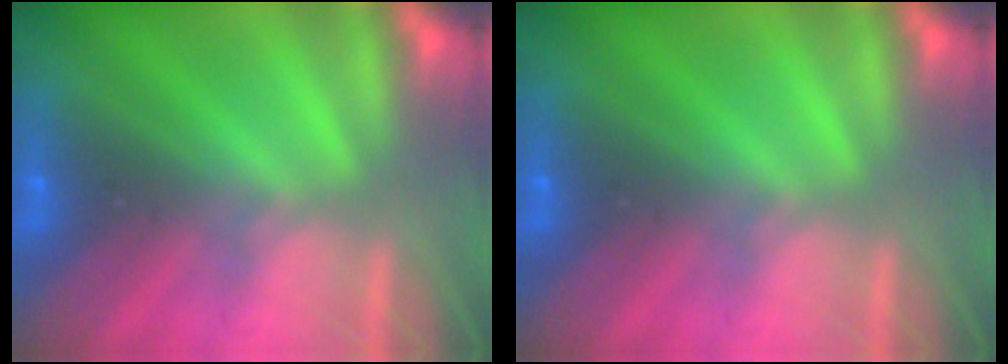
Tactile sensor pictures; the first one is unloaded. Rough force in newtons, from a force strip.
{"total": 0.0}